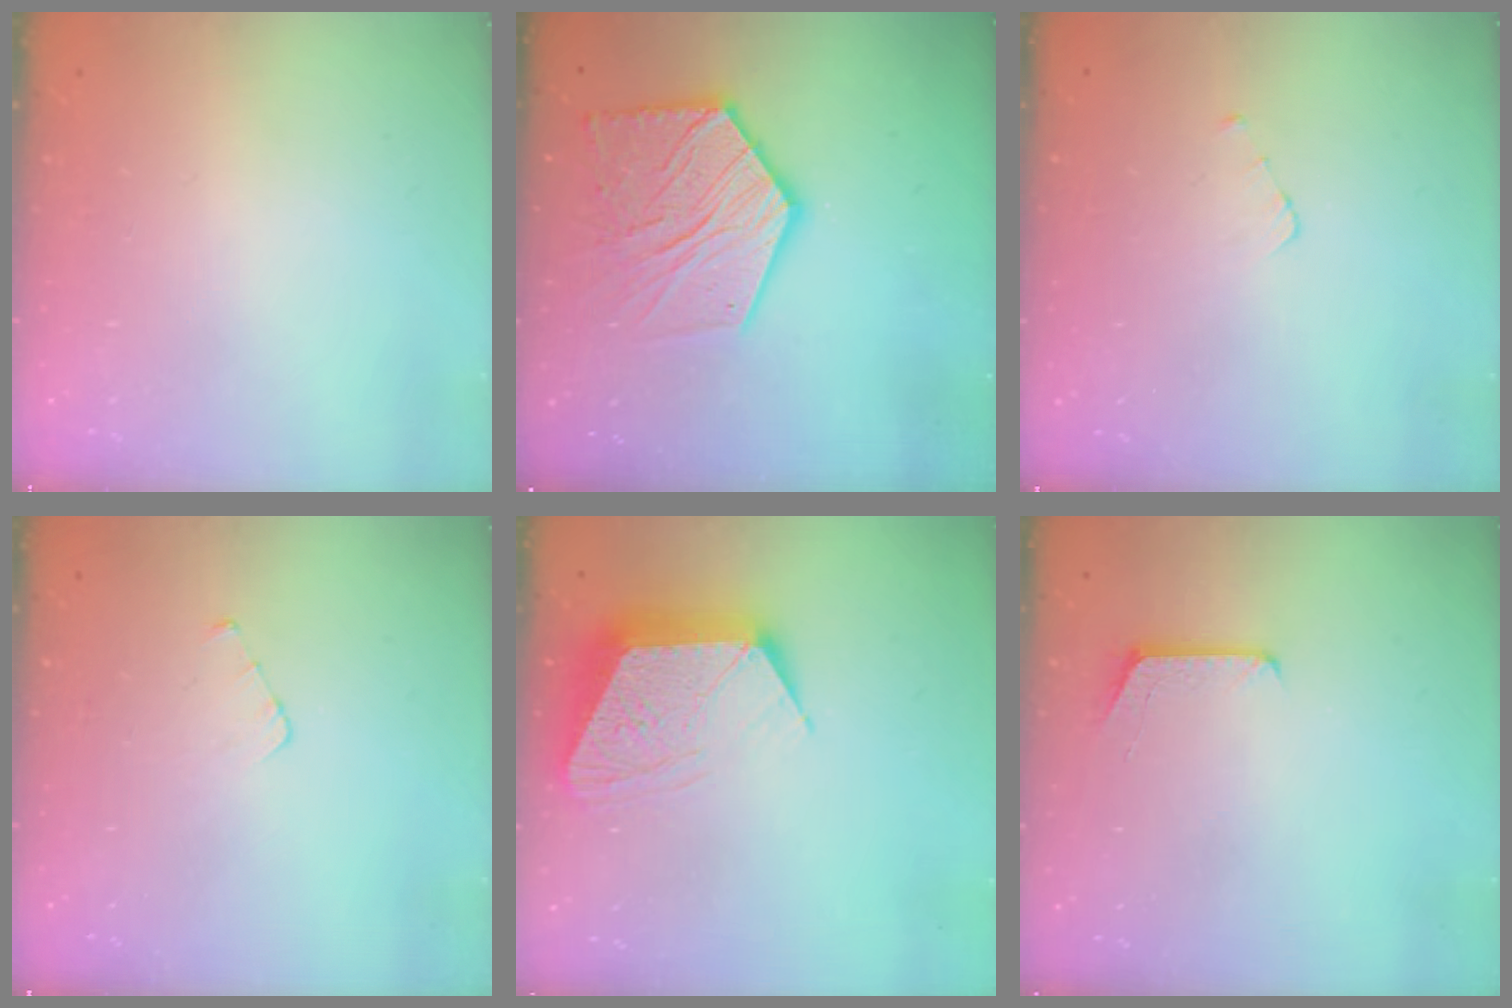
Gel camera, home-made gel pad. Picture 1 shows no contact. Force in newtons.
{"total": 16.6, "press": 16.6, "slide": 1.6}
{"total": 2.7, "press": 2.7, "slide": 0.3}
{"total": 2.4, "press": 2.4, "slide": 0.3}
{"total": 13.0, "press": 13.0, "slide": 0.9}
{"total": 5.7, "press": 5.7, "slide": 0.6}